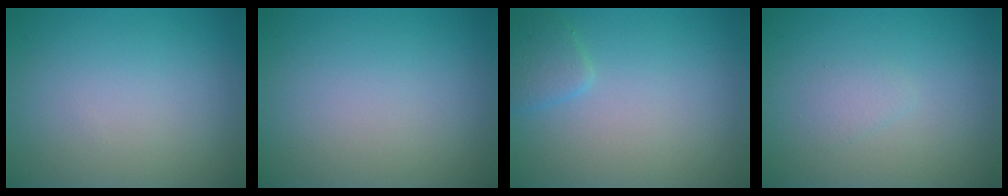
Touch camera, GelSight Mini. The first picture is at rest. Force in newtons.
{"total": 0.0}
{"total": 1.5, "press": 1.5, "slide": 0.1}
{"total": 0.9, "press": 0.9, "slide": 0.1}